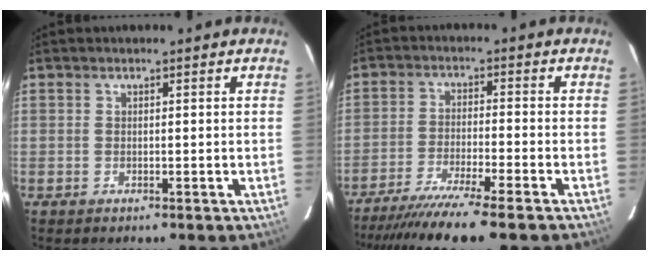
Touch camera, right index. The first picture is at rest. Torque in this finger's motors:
{"motor_torque": [1.61, -0.53, 0.77, 0.18]}